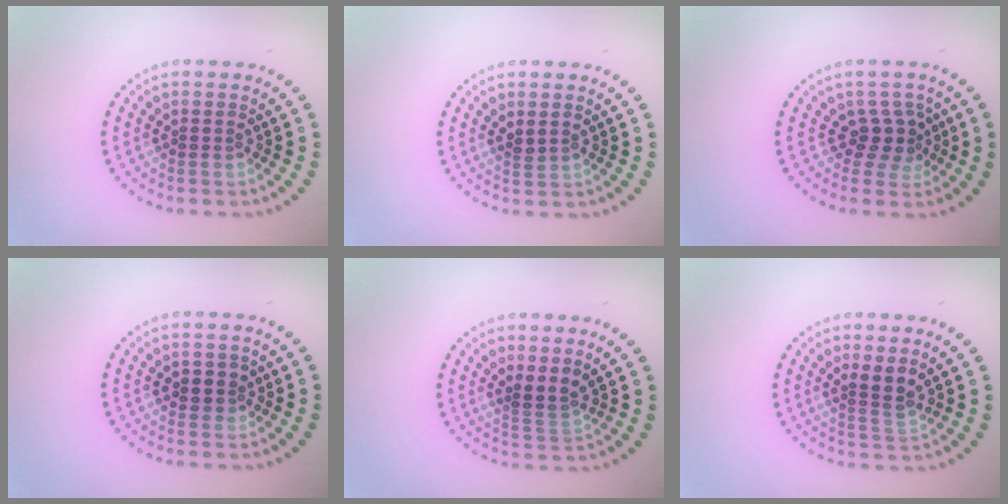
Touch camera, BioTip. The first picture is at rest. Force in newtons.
{"total": 0.9, "press": 0.7, "slide": 0.5}
{"total": 2.4, "press": 1.7, "slide": 1.8}
{"total": 1.5, "press": 1.3, "slide": 0.6}
{"total": 1.8, "press": 1.2, "slide": 1.4}
{"total": 2.2, "press": 1.7, "slide": 1.4}